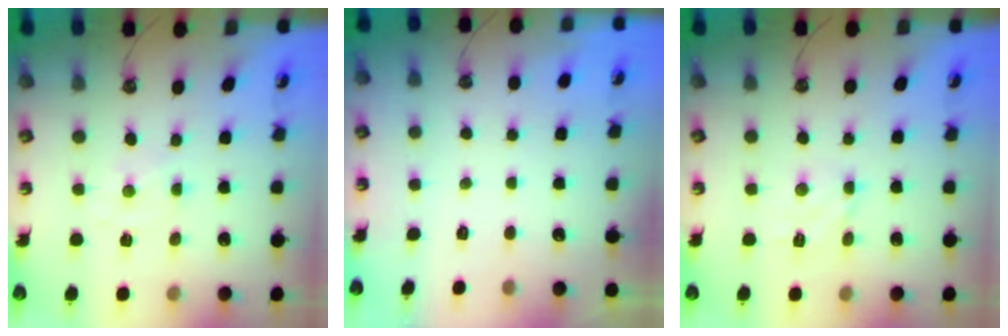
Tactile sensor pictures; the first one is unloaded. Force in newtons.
{"total": 0.0}
{"total": 3.7, "press": 3.7, "slide": 0.4}